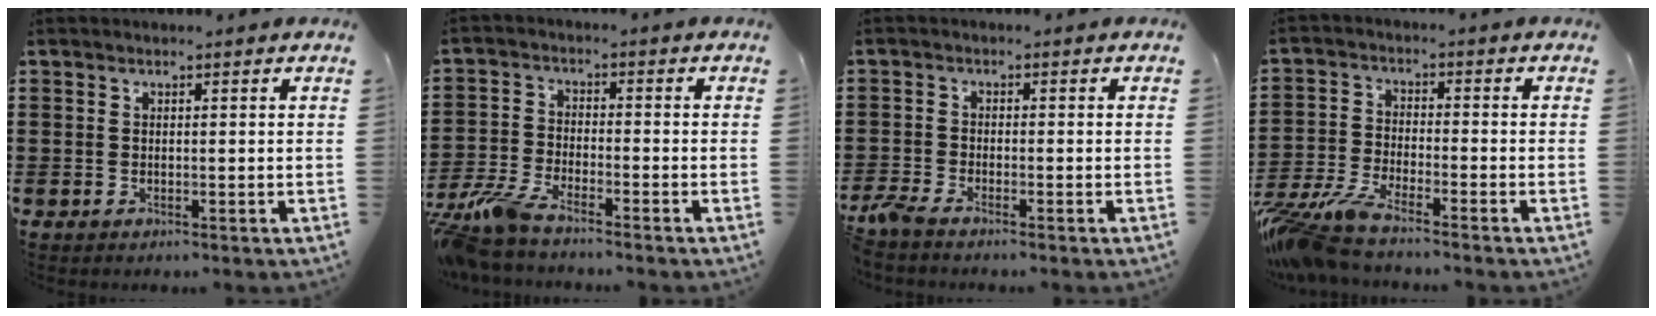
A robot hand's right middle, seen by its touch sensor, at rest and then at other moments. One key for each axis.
{"total": 5.9, "fx": -5.1, "fy": 0.9, "fz": 2.7, "tx": -0.086, "ty": -0.013, "tz": -0.106}
{"total": 2.2, "fx": -1.8, "fy": 0.2, "fz": 1.3, "tx": -0.052, "ty": -0.009, "tz": -0.045}
{"total": 6.8, "fx": -6.1, "fy": 0.5, "fz": 2.9, "tx": -0.090, "ty": -0.017, "tz": -0.126}